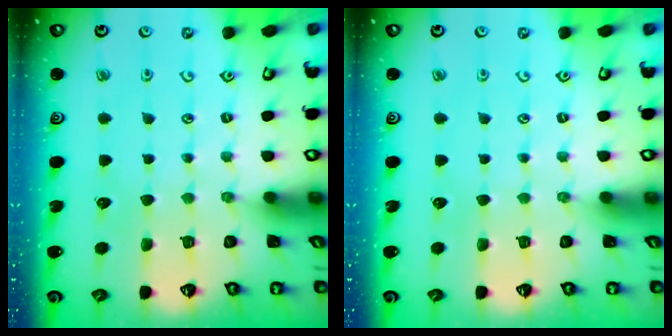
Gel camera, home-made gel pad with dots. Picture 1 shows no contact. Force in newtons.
{"total": 0.0}